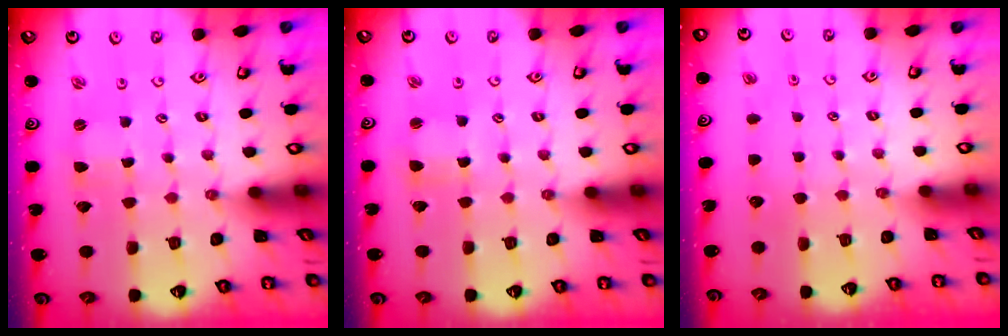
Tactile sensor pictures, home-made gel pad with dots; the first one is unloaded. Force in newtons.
{"total": 2.2, "press": 2.2, "slide": 0.3}
{"total": 0.0}